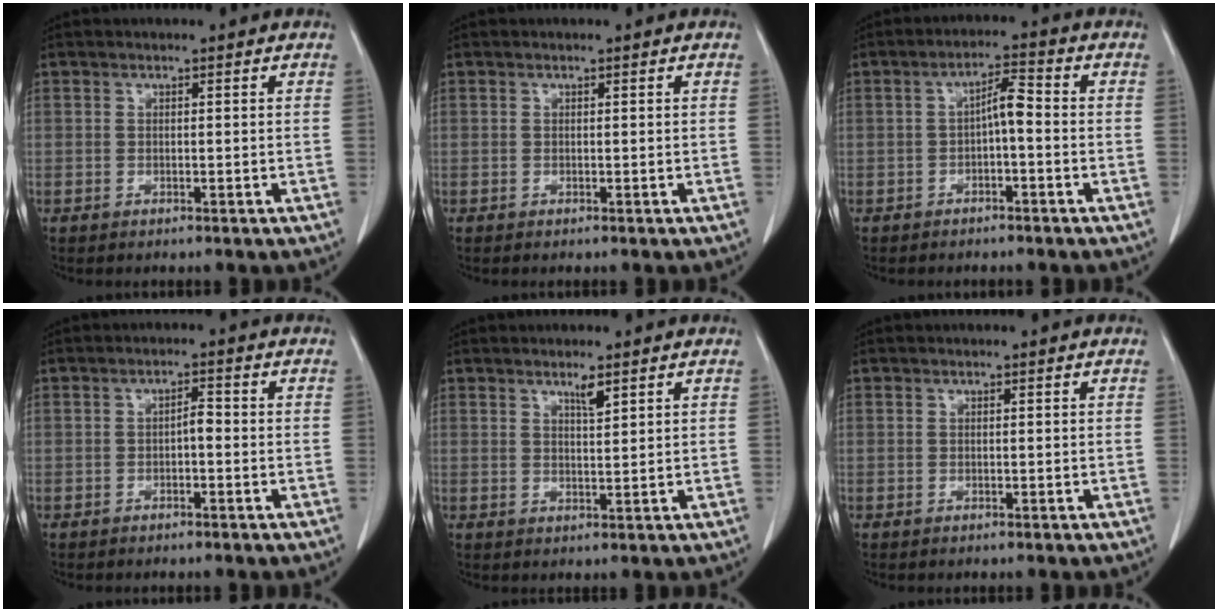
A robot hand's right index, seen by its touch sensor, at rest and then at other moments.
{"total": 0.0}
{"total": 3.9, "force": [-0.6, 0.8, 3.7], "torque": [-0.061, 0.015, -0.009]}
{"total": 1.7, "force": [-0.4, 0.5, 1.6], "torque": [-0.023, 0.004, -0.009]}
{"total": 2.1, "force": [1.5, 0.1, 1.5], "torque": [-0.031, -0.004, 0.028]}
{"total": 0.0}